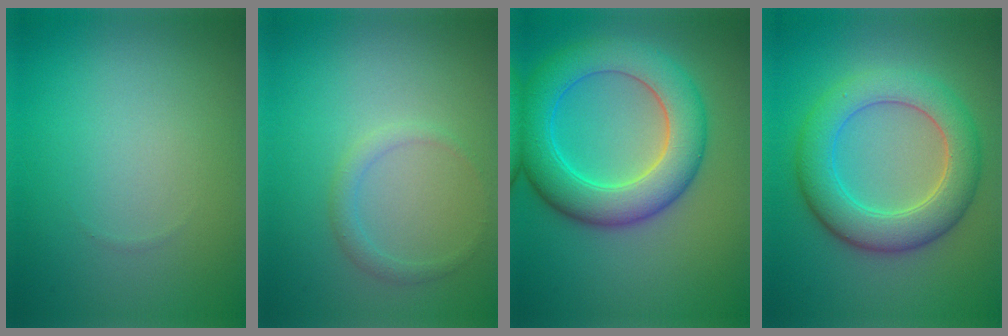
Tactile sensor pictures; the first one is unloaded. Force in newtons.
{"total": 1.3, "press": 1.3, "slide": 0.1}
{"total": 7.9, "press": 7.9, "slide": 0.3}
{"total": 6.4, "press": 6.4, "slide": 0.2}